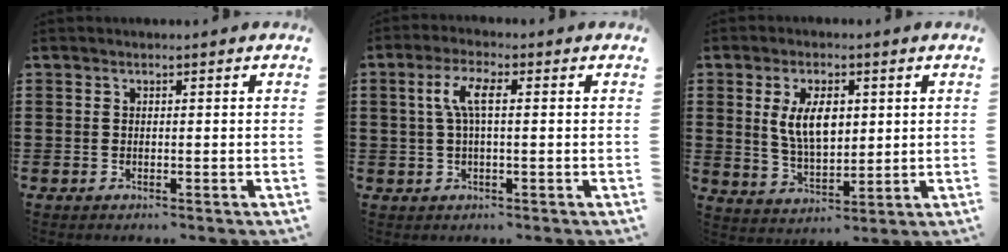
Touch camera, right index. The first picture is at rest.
{"total": 4.9, "force": [0.4, 1.4, 4.7], "torque": [-0.105, 0.002, 0.000]}
{"total": 7.7, "force": [1.8, 3.9, 6.5], "torque": [-0.127, 0.008, 0.029]}